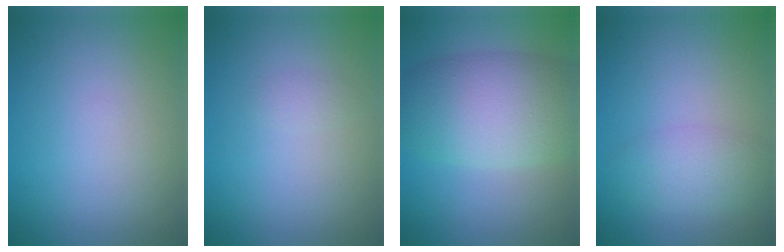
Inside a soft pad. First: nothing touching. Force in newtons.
{"total": 0.7, "press": 0.7, "slide": 0.0}
{"total": 8.1, "press": 8.1, "slide": 0.3}
{"total": 2.8, "press": 2.8, "slide": 0.2}